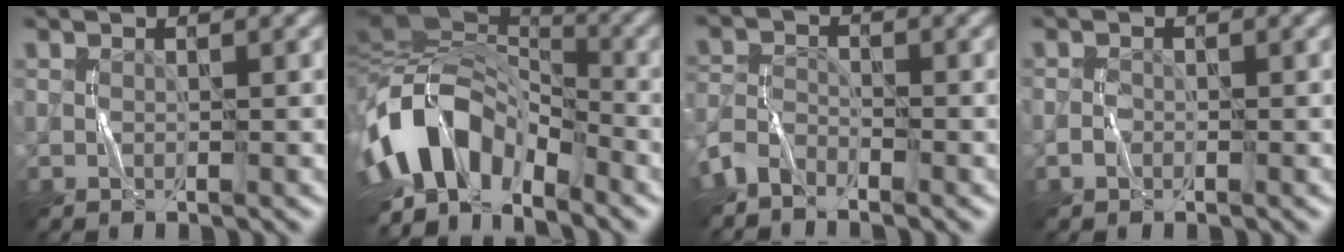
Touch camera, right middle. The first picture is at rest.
{"total": 11.0, "force": [-5.3, 6.1, 7.5], "torque": [-0.135, 0.004, -0.107]}
{"total": 2.6, "force": [-2.3, 0.9, 0.8], "torque": [-0.018, 0.002, -0.057]}
{"total": 0.8, "force": [-0.4, 0.6, 0.3], "torque": [-0.005, 0.001, -0.010]}